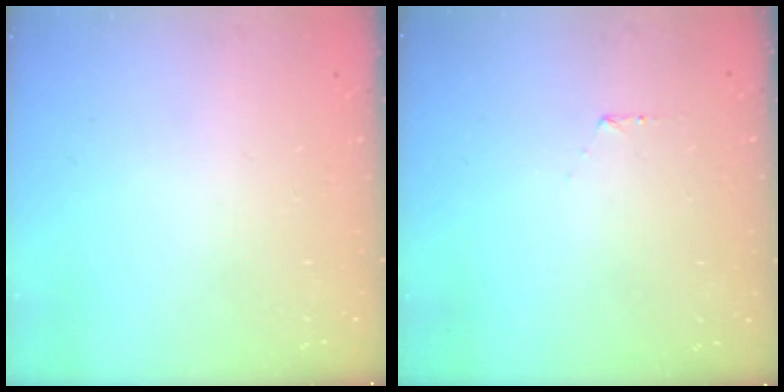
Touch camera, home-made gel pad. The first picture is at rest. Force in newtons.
{"total": 4.2, "press": 4.1, "slide": 0.4}